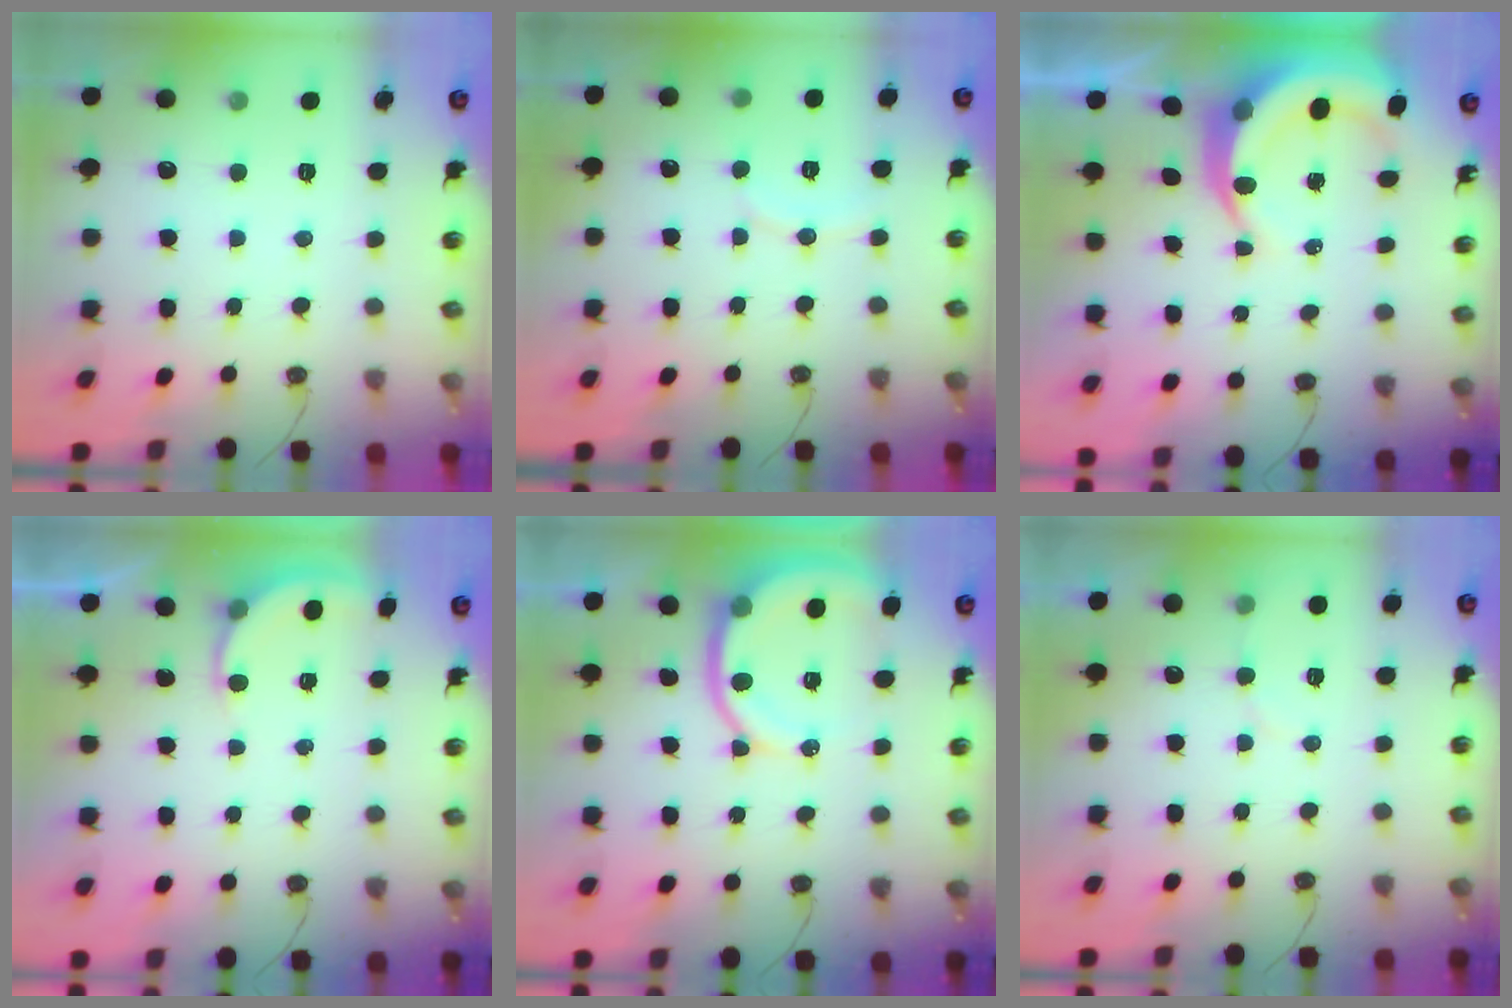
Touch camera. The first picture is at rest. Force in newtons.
{"total": 5.7, "press": 5.7, "slide": 0.5}
{"total": 8.7, "press": 8.6, "slide": 1.3}
{"total": 2.9, "press": 2.9, "slide": 0.2}
{"total": 10.9, "press": 10.8, "slide": 1.5}
{"total": 3.0, "press": 3.0, "slide": 0.2}